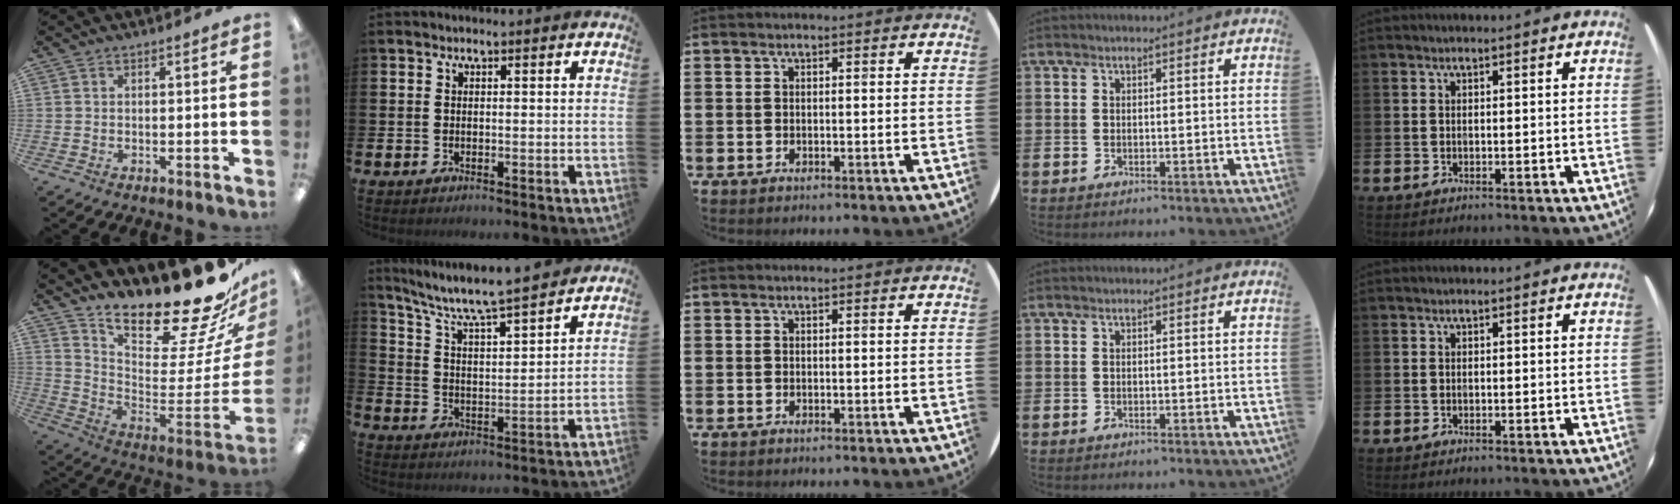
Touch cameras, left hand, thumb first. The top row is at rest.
{"thumb": {"total": 22.9, "force": [20.0, 5.2, 9.9], "torque": [-0.120, -0.177, 0.335]}, "index": {"total": 7.8, "force": [7.2, 0.5, 2.9], "torque": [-0.089, -0.055, 0.121]}}